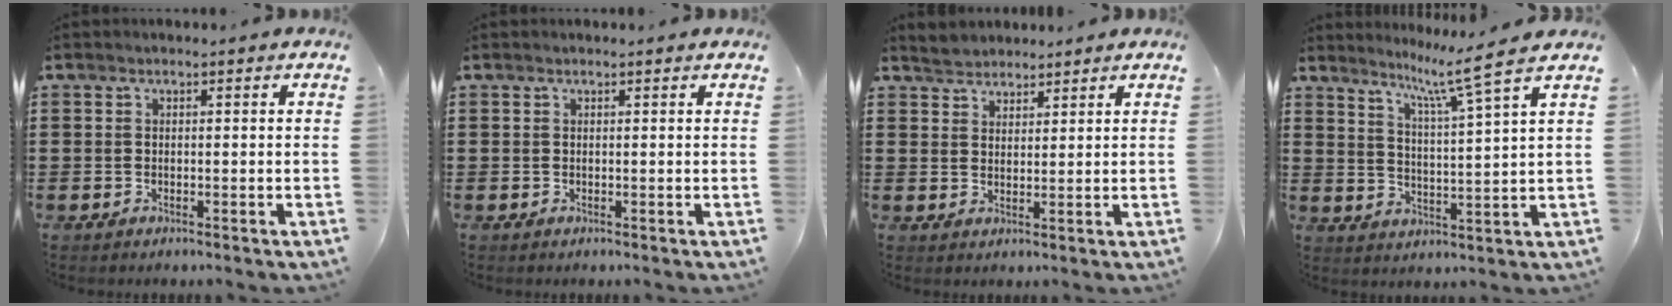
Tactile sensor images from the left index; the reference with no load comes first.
{"total": 0.0}
{"total": 2.6, "force": [2.3, 1.0, -0.5], "torque": [0.000, 0.002, 0.045]}
{"total": 6.8, "force": [5.3, -1.3, 4.1], "torque": [-0.084, -0.042, 0.077]}